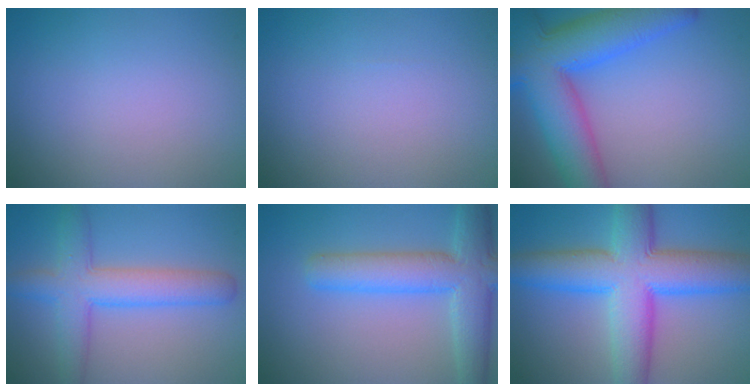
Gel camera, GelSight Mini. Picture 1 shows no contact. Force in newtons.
{"total": 0.0}
{"total": 11.3, "press": 11.3, "slide": 0.6}
{"total": 5.6, "press": 5.6, "slide": 0.1}
{"total": 7.1, "press": 7.1, "slide": 0.4}
{"total": 11.0, "press": 11.0, "slide": 0.3}